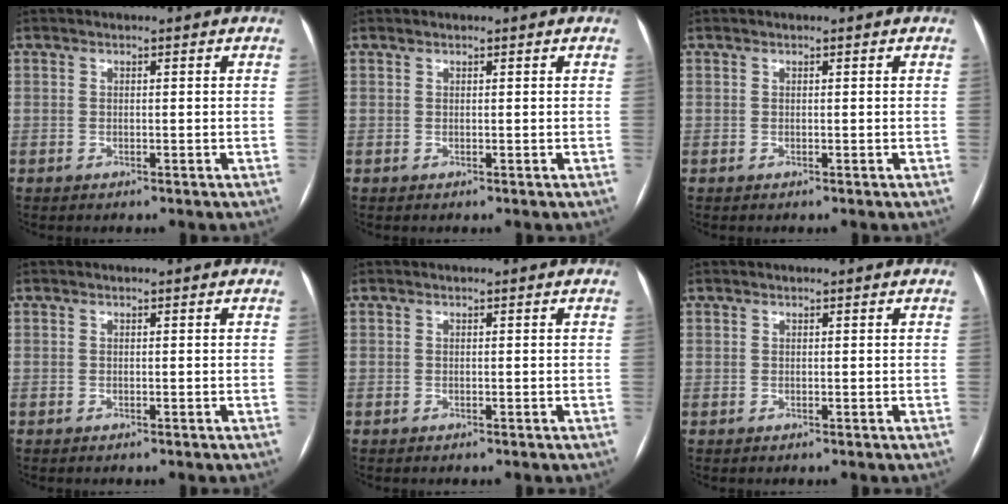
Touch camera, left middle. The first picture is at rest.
{"total": 0.0}
{"total": 0.0}
{"total": 0.0}
{"total": 0.0}
{"total": 0.0}